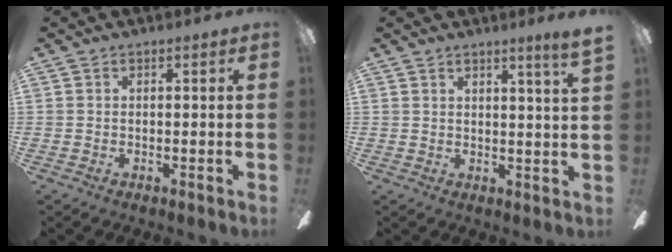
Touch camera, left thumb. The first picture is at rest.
{"total": 3.6, "force": [2.9, -0.9, 2.0], "torque": [-0.034, -0.021, 0.048]}